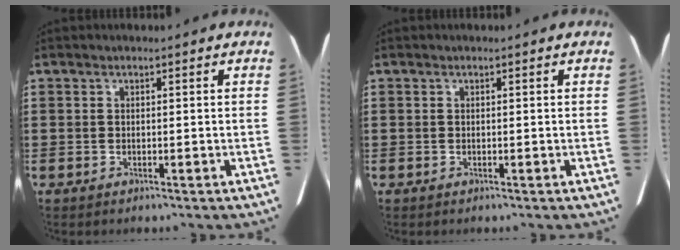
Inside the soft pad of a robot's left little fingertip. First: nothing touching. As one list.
[{"total": 0.0}]